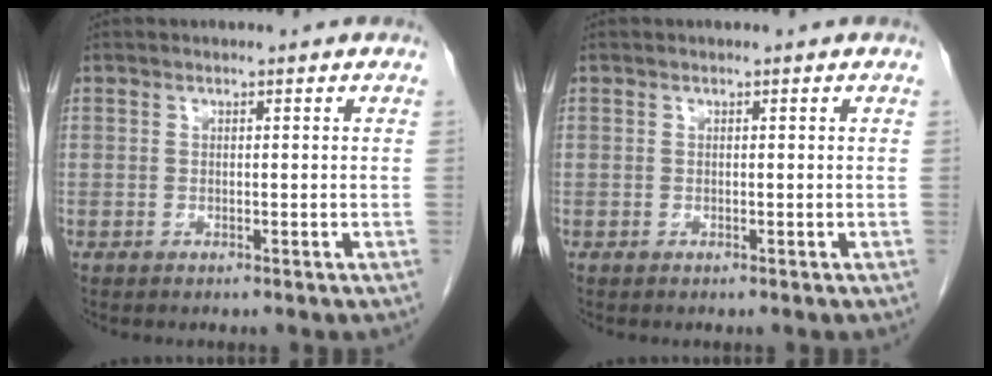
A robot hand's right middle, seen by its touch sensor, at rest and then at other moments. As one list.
[{"total": 0.0}]